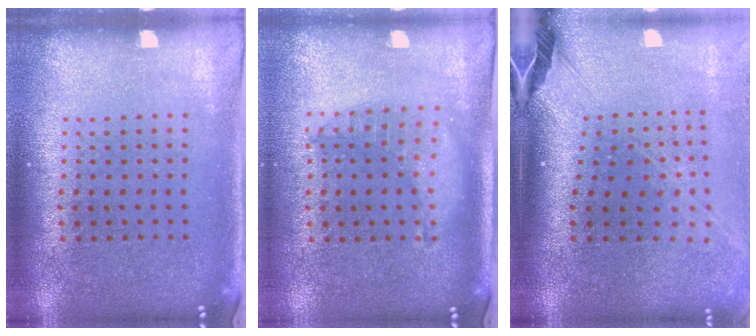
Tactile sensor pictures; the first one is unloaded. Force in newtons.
{"total": 1.2, "press": 1.2, "slide": 0.3}
{"total": 2.7, "press": 2.0, "slide": 1.9}